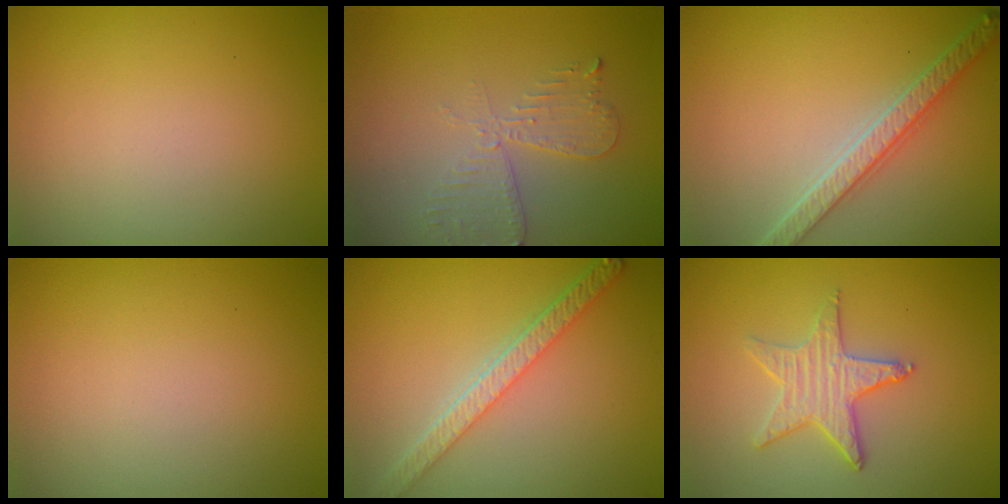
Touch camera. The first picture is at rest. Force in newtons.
{"total": 2.6, "press": 2.5, "slide": 0.5}
{"total": 4.2, "press": 3.6, "slide": 2.2}
{"total": 0.0}
{"total": 4.4, "press": 3.5, "slide": 2.7}
{"total": 2.8, "press": 2.7, "slide": 0.7}